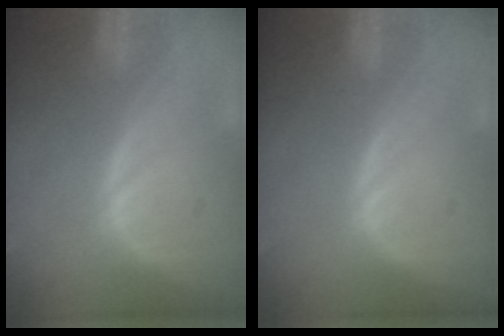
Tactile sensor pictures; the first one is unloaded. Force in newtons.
{"total": 0.0}